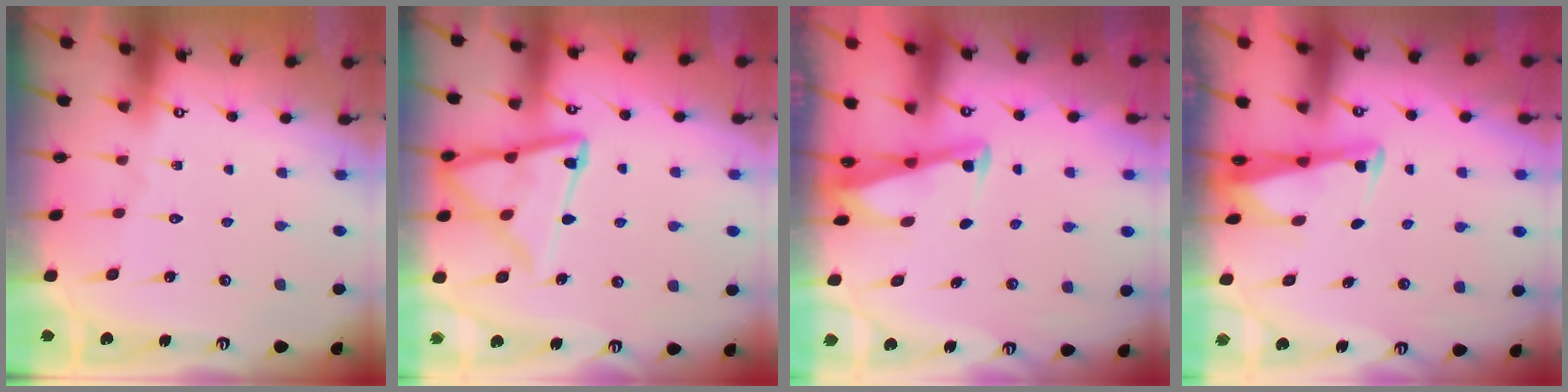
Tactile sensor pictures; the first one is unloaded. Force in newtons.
{"total": 14.6, "press": 14.5, "slide": 1.4}
{"total": 2.8, "press": 2.8, "slide": 0.4}
{"total": 2.8, "press": 2.8, "slide": 0.3}